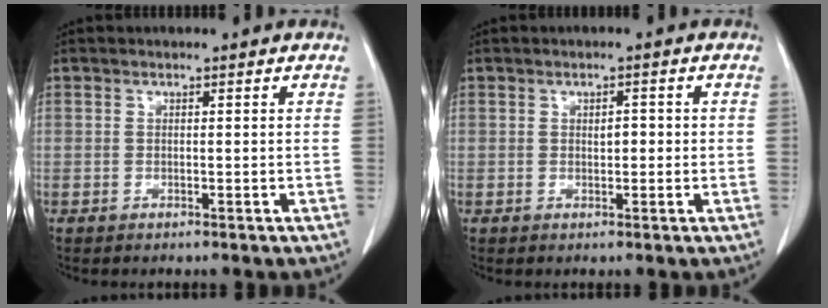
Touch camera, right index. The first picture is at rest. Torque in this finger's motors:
{"motor_torque": [-0.02, -0.01, 0.00, 0.00]}